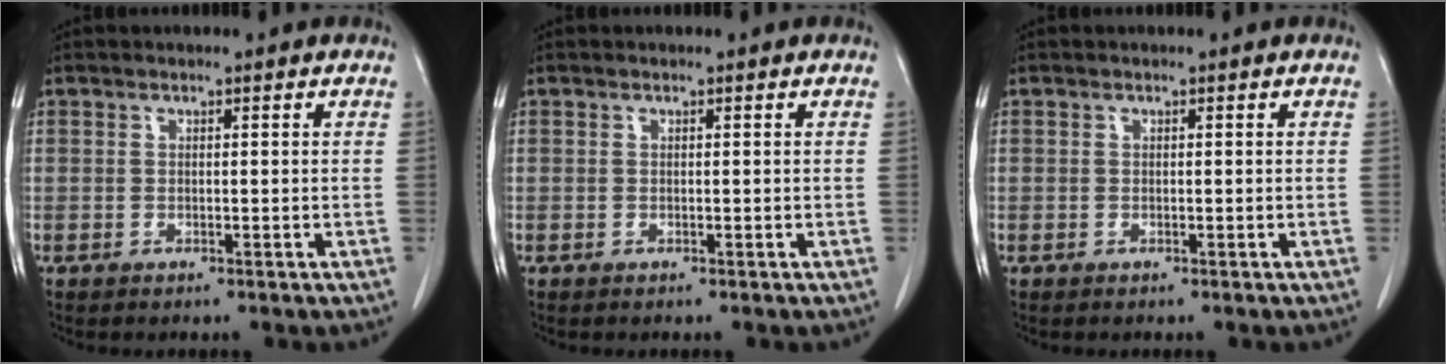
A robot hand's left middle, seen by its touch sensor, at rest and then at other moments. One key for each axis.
{"total": 0.0}
{"total": 0.0}